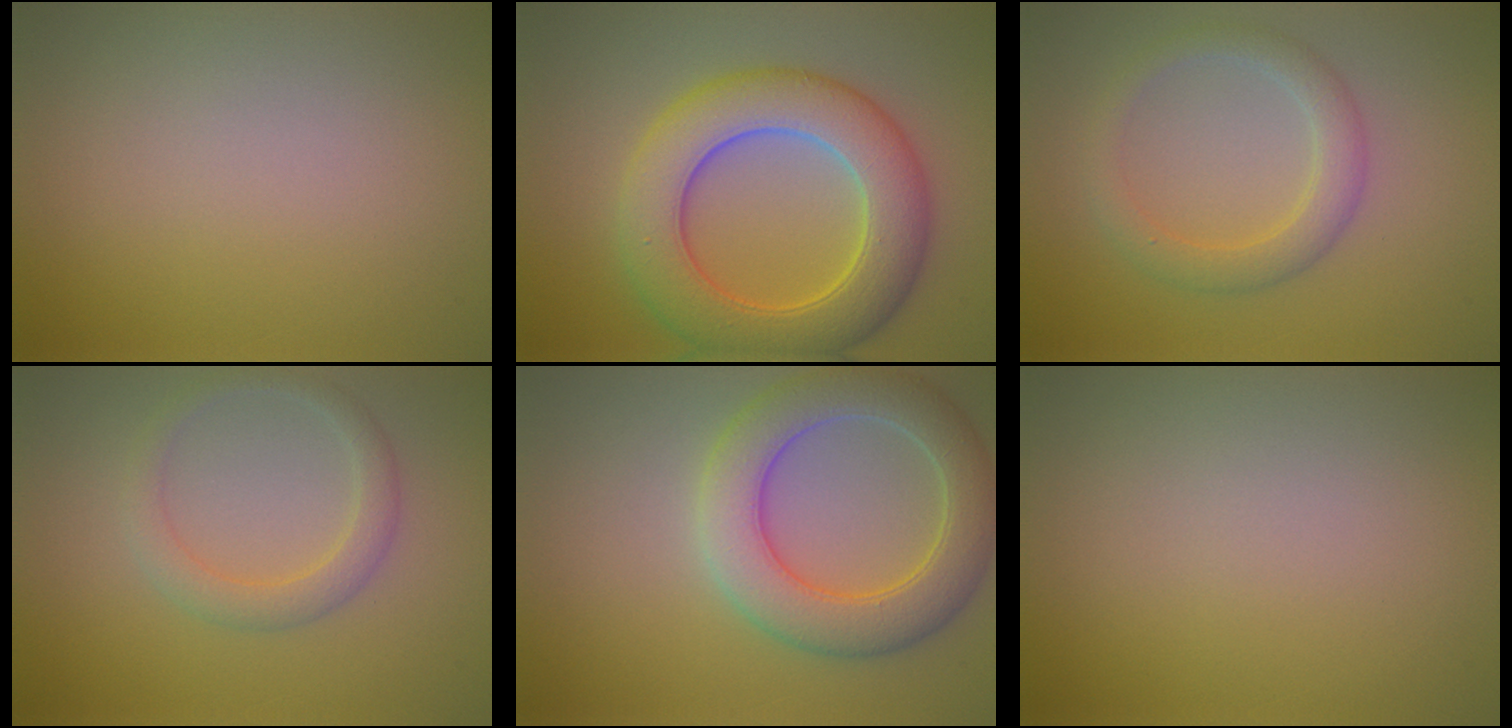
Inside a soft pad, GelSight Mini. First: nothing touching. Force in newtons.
{"total": 8.8, "press": 8.8, "slide": 0.1}
{"total": 2.9, "press": 2.9, "slide": 0.2}
{"total": 2.5, "press": 2.5, "slide": 0.1}
{"total": 6.5, "press": 6.5, "slide": 0.3}
{"total": 0.0}